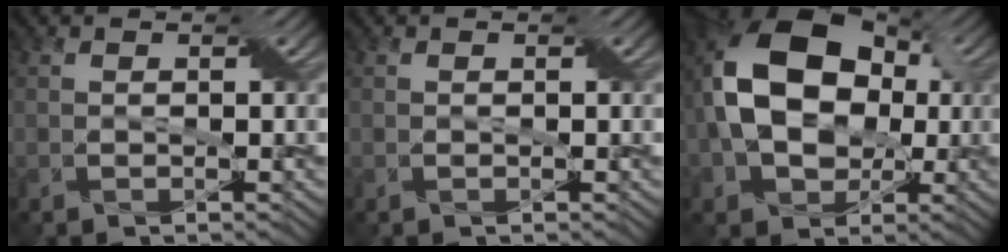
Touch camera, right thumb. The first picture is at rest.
{"total": 0.0}
{"total": 17.4, "force": [0.9, 12.2, 12.4], "torque": [-0.223, 0.009, 0.010]}